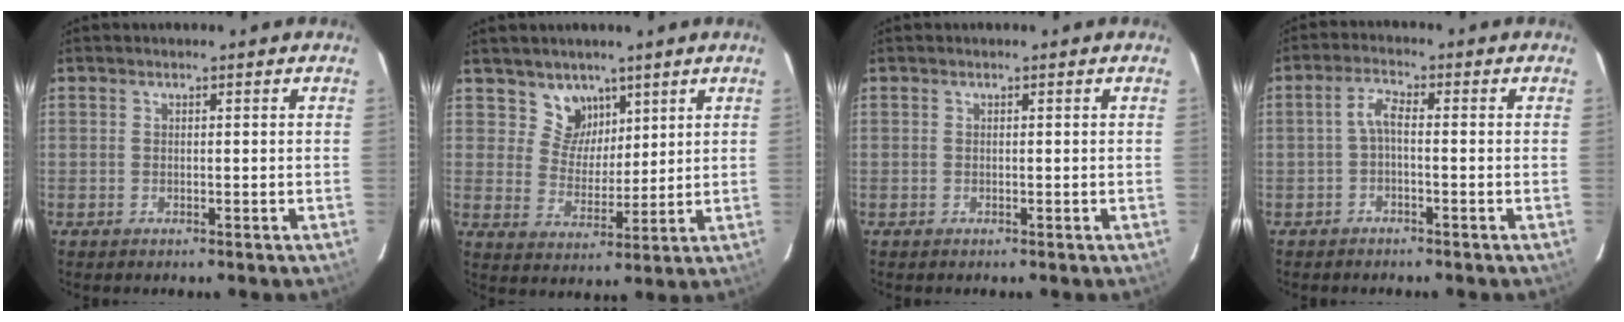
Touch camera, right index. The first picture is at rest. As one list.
[{"total": 6.4, "force": [4.4, 4.7, 0.7], "torque": [-0.001, -0.003, 0.083]}, {"total": 0.0}, {"total": 3.0, "force": [-1.1, 1.0, 2.6], "torque": [-0.060, 0.012, -0.025]}]